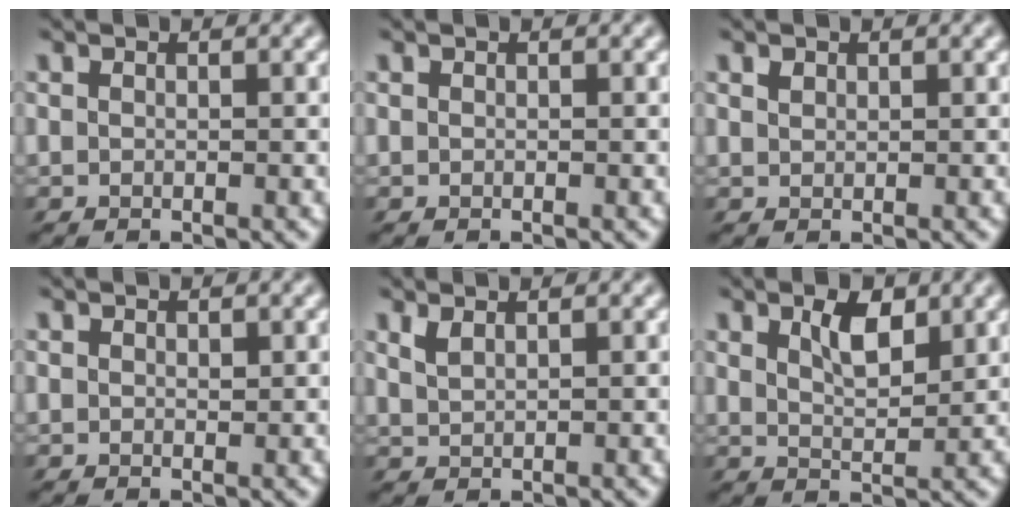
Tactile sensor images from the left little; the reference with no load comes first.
{"total": 0.0}
{"total": 0.5, "force": [0.4, 0.2, 0.3], "torque": [-0.007, 0.001, 0.005]}
{"total": 0.6, "force": [0.3, 0.3, 0.4], "torque": [-0.010, 0.000, 0.008]}
{"total": 0.9, "force": [0.5, -0.2, 0.7], "torque": [-0.014, -0.001, 0.012]}
{"total": 2.7, "force": [1.3, 0.9, 2.2], "torque": [-0.041, -0.001, 0.019]}